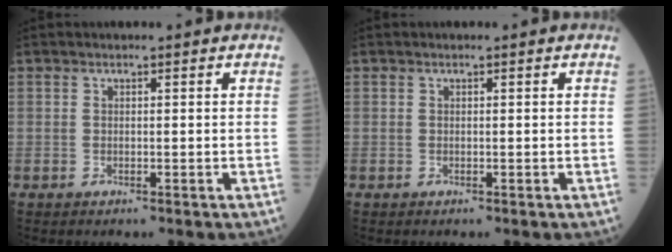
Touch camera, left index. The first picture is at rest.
{"total": 0.0}